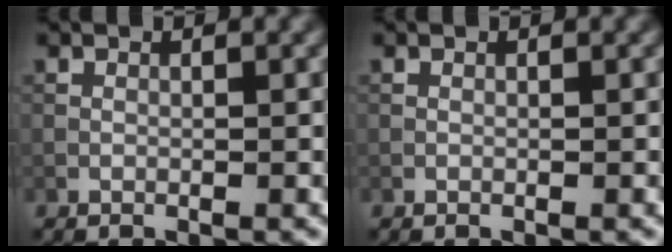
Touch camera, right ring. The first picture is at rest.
{"total": 0.0}